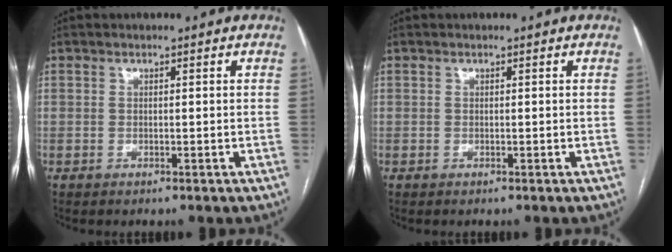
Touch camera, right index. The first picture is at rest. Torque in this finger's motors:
{"motor_torque": [-0.01, 0.01, 0.00, 0.00]}